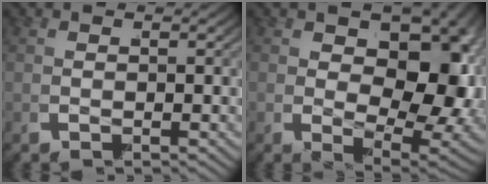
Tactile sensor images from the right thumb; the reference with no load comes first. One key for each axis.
{"total": 13.7, "fx": -0.4, "fy": 8.4, "fz": 10.8, "tx": -0.172, "ty": -0.047, "tz": 0.014}